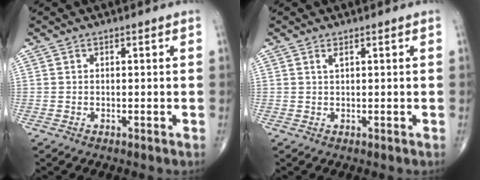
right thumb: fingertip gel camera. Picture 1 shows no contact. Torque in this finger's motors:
{"motor_torque": [-0.16, -0.01, 0.06, -0.02, -0.01]}